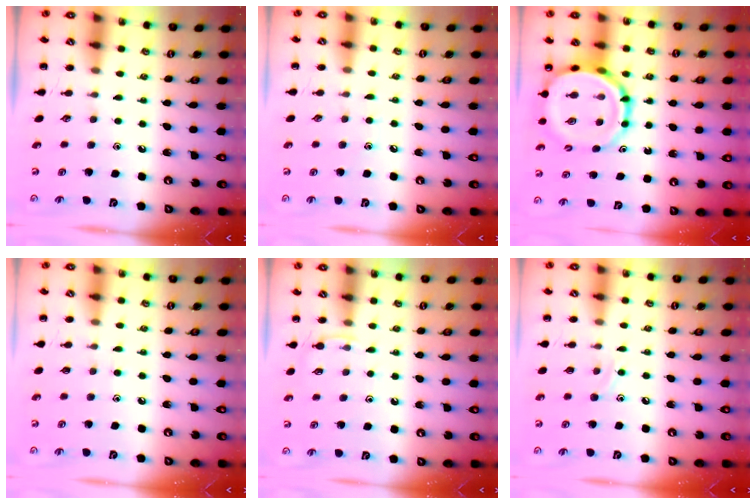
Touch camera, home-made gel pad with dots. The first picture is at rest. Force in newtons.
{"total": 5.1, "press": 4.8, "slide": 1.8}
{"total": 12.8, "press": 12.4, "slide": 3.3}
{"total": 3.1, "press": 2.9, "slide": 1.1}
{"total": 4.3, "press": 4.1, "slide": 1.4}
{"total": 6.6, "press": 6.5, "slide": 1.1}